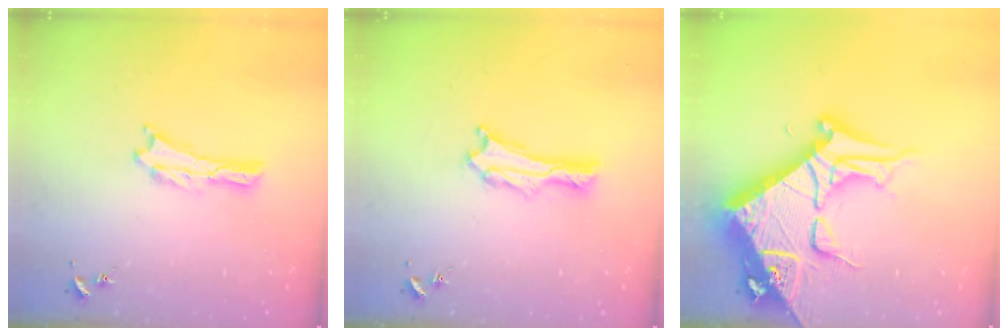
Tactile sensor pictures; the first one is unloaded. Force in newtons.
{"total": 1.1, "press": 1.1, "slide": 0.2}
{"total": 15.4, "press": 15.3, "slide": 1.7}